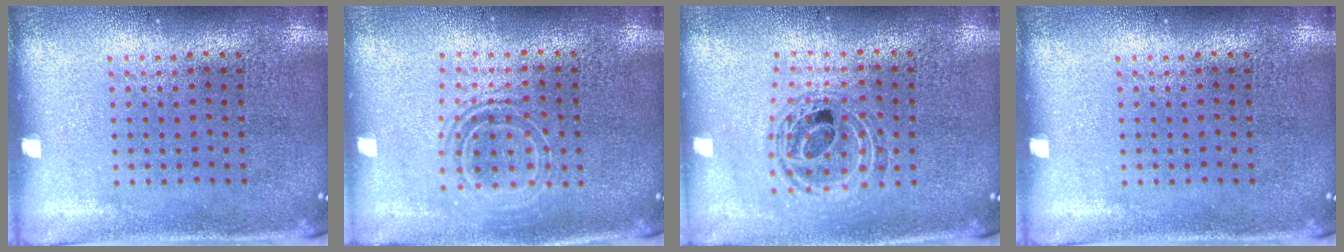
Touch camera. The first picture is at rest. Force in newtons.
{"total": 1.6, "press": 1.2, "slide": 1.0}
{"total": 0.8, "press": 0.8, "slide": 0.2}
{"total": 0.0}